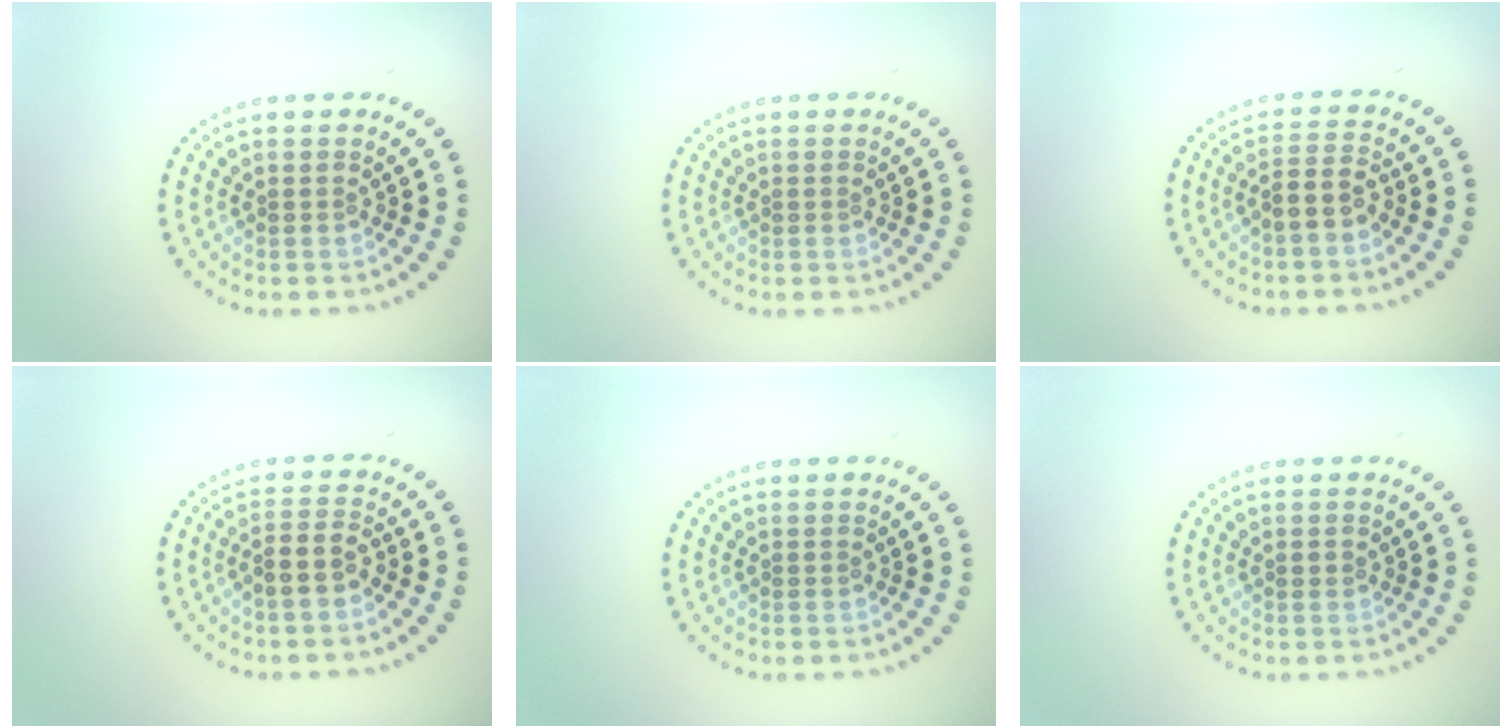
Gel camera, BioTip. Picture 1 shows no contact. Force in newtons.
{"total": 0.0}
{"total": 2.4, "press": 2.2, "slide": 1.2}
{"total": 2.3, "press": 2.2, "slide": 0.9}
{"total": 0.0}
{"total": 0.8, "press": 0.8, "slide": 0.1}